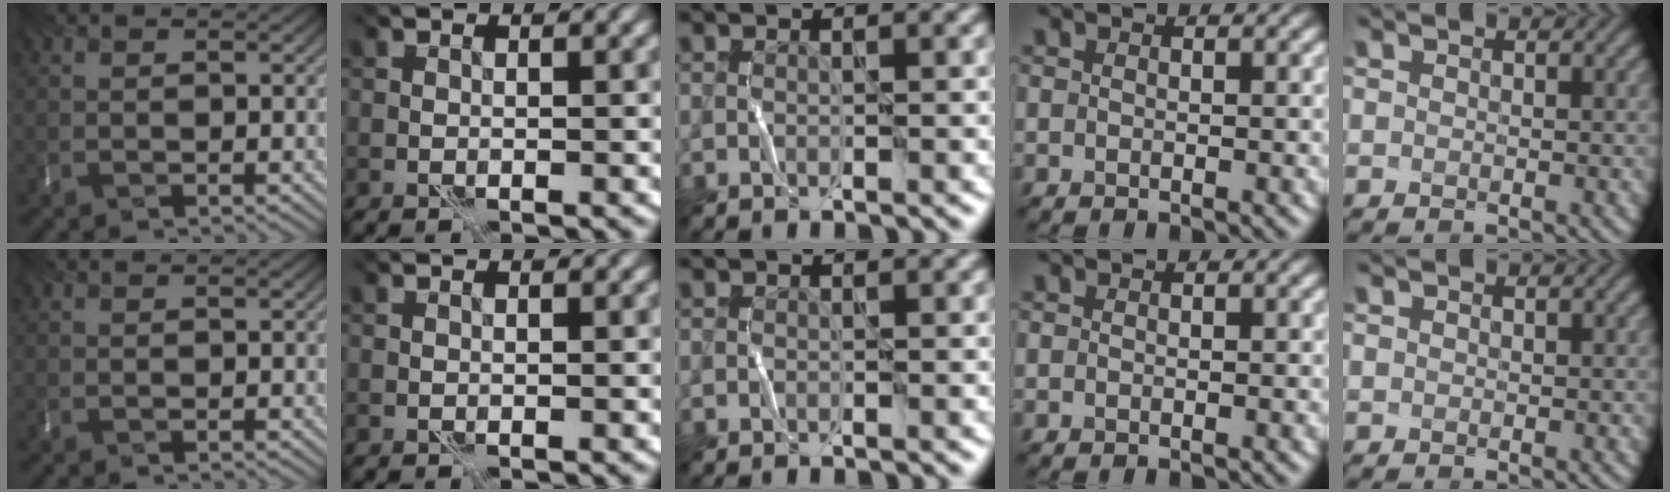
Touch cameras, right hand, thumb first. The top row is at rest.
{}